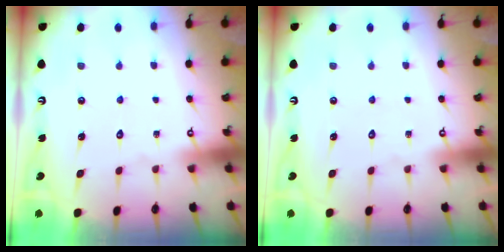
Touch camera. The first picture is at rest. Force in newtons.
{"total": 0.0}